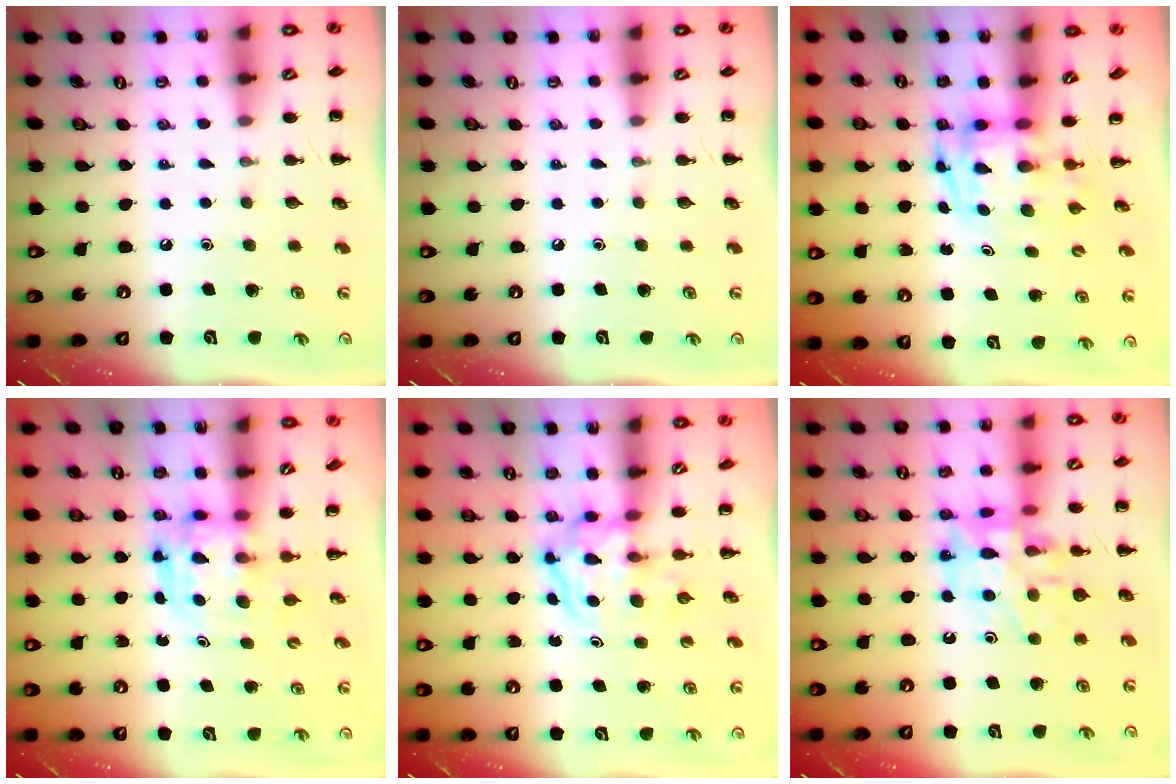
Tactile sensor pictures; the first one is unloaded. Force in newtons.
{"total": 0.0}
{"total": 3.3, "press": 3.3, "slide": 0.7}
{"total": 3.6, "press": 3.6, "slide": 0.3}
{"total": 3.8, "press": 3.8, "slide": 0.4}
{"total": 13.9, "press": 13.7, "slide": 2.1}